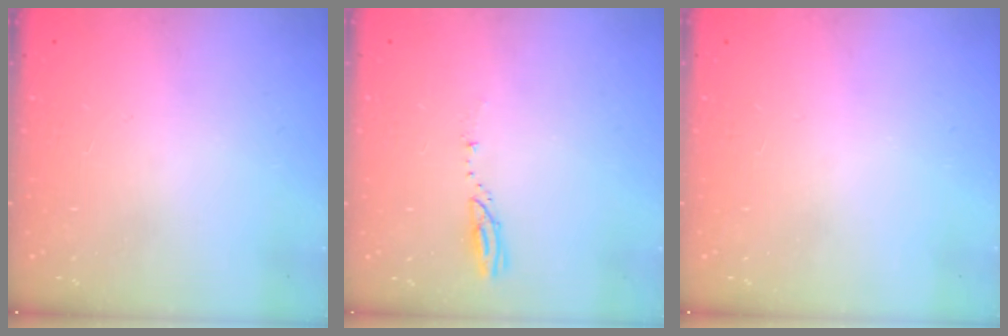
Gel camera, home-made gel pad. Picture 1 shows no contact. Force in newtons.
{"total": 3.1, "press": 3.0, "slide": 0.3}
{"total": 0.0}